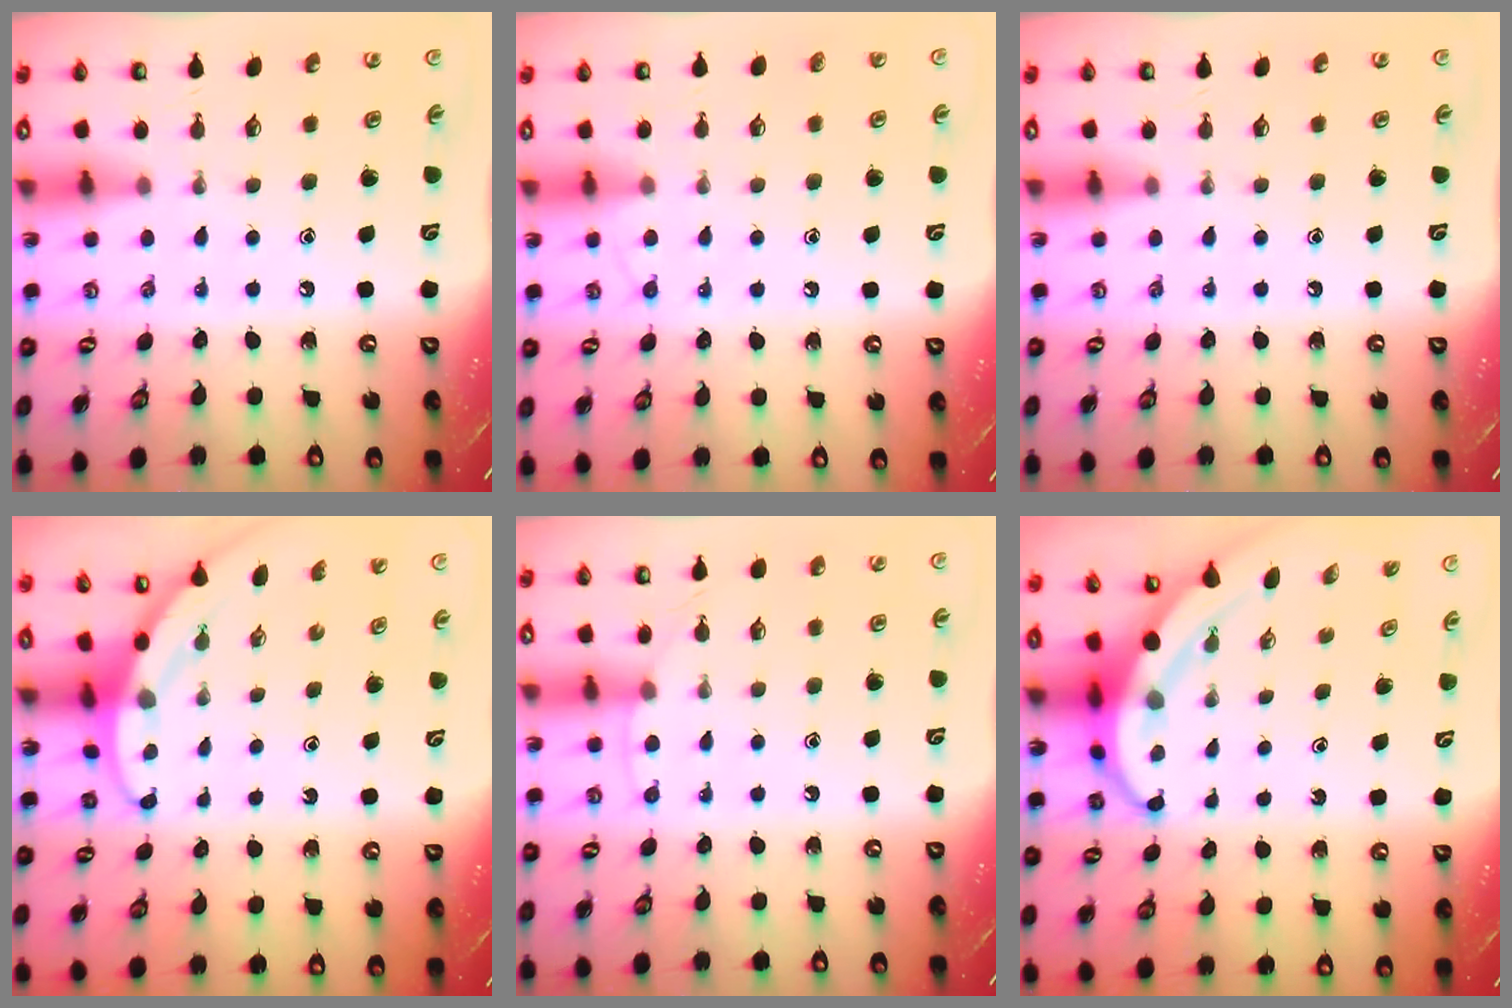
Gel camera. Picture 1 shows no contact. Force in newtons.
{"total": 5.6, "press": 5.6, "slide": 0.5}
{"total": 0.0}
{"total": 3.5, "press": 3.5, "slide": 0.1}
{"total": 4.2, "press": 4.2, "slide": 0.5}
{"total": 6.7, "press": 6.5, "slide": 1.5}